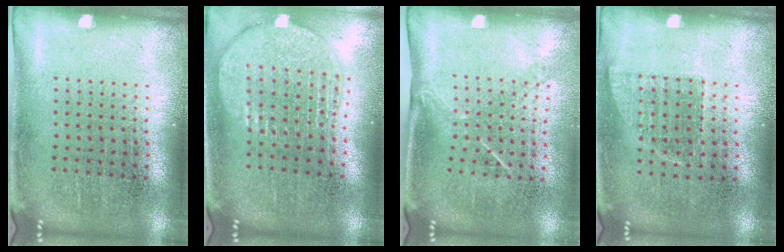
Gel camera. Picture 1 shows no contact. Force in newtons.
{"total": 2.0, "press": 1.6, "slide": 1.1}
{"total": 1.4, "press": 1.0, "slide": 1.1}
{"total": 0.7, "press": 0.7, "slide": 0.2}